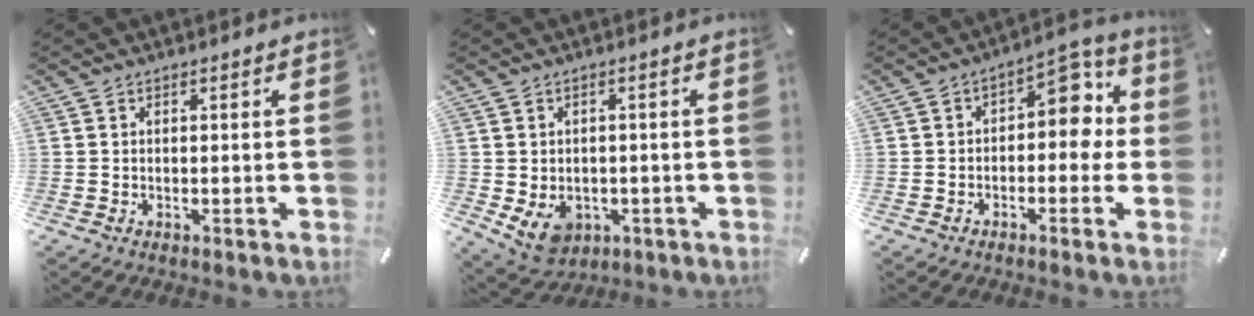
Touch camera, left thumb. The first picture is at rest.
{"total": 6.5, "force": [-1.5, 5.3, 3.4], "torque": [-0.067, 0.005, -0.028]}
{"total": 8.5, "force": [1.4, 5.5, 6.3], "torque": [-0.076, -0.010, 0.016]}